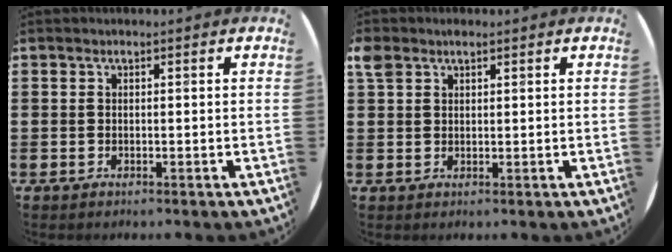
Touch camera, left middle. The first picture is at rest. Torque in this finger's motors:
{"motor_torque": [0.78, -0.68, 0.37, 0.09]}